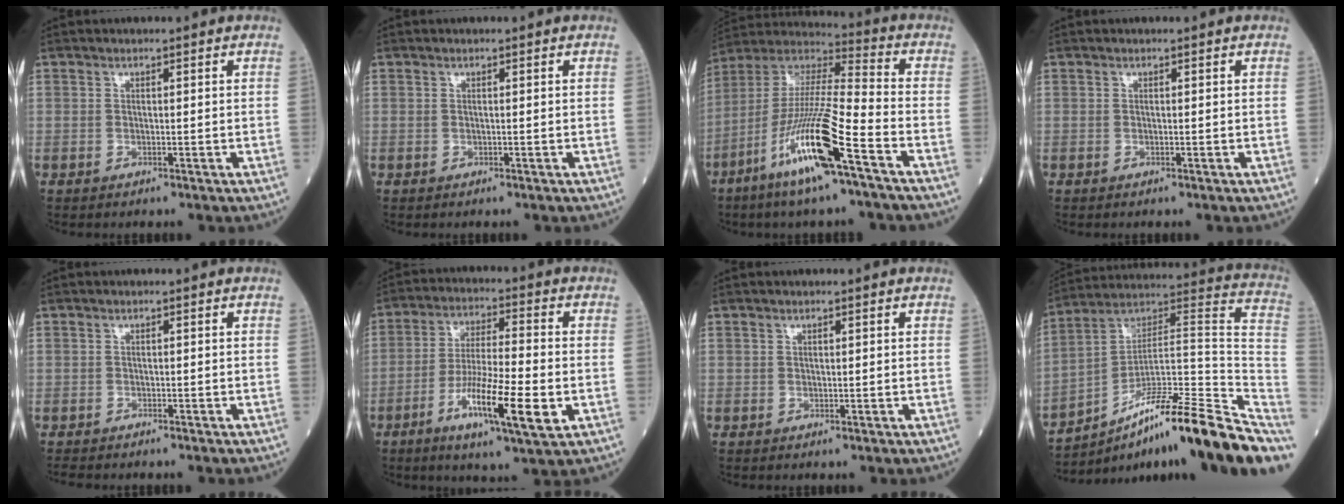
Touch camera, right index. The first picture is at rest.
{"total": 0.0}
{"total": 17.4, "force": [-8.4, 0.6, 15.2], "torque": [-0.320, -0.029, -0.165]}
{"total": 0.0}
{"total": 1.3, "force": [-1.2, 0.4, 0.1], "torque": [0.000, -0.001, -0.021]}
{"total": 12.2, "force": [-4.3, 1.1, 11.4], "torque": [-0.204, -0.013, -0.075]}
{"total": 0.0}
{"total": 26.4, "force": [-16.6, 3.0, 20.3], "torque": [-0.201, 0.035, -0.263]}